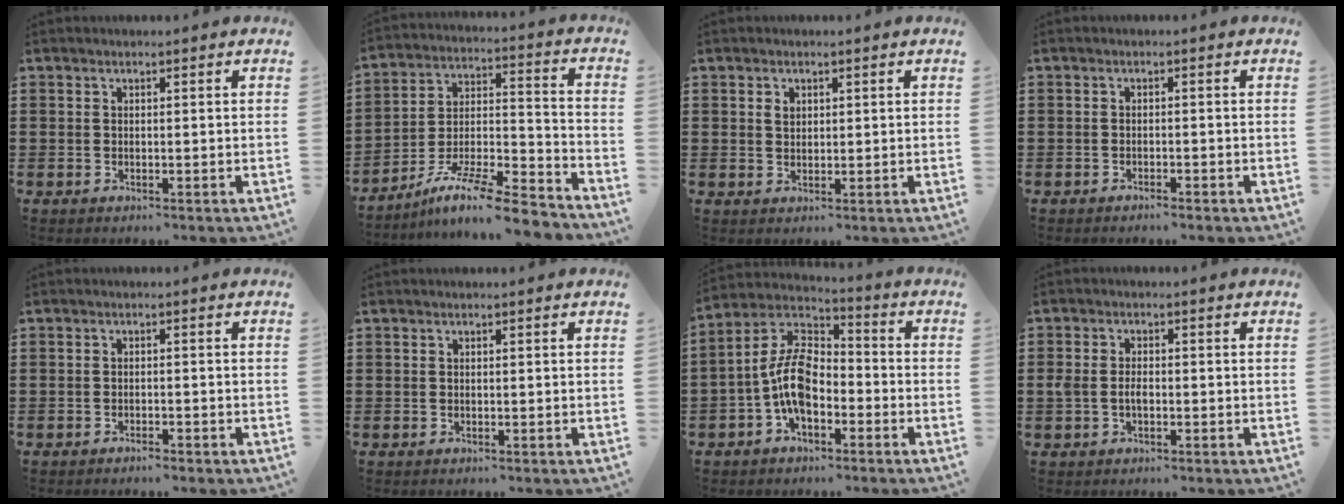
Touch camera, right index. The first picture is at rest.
{"total": 10.8, "force": [-8.9, 1.2, 5.9], "torque": [-0.099, 0.017, -0.173]}
{"total": 1.5, "force": [0.6, 1.2, 0.8], "torque": [-0.019, 0.005, 0.011]}
{"total": 0.9, "force": [-0.8, 0.1, 0.3], "torque": [-0.009, -0.002, -0.016]}
{"total": 1.1, "force": [-1.0, 0.1, 0.4], "torque": [-0.011, -0.002, -0.020]}
{"total": 0.0}
{"total": 10.0, "force": [-3.0, 5.4, 7.9], "torque": [-0.195, 0.002, -0.064]}
{"total": 2.5, "force": [-0.4, 1.4, 2.0], "torque": [-0.053, -0.002, -0.012]}